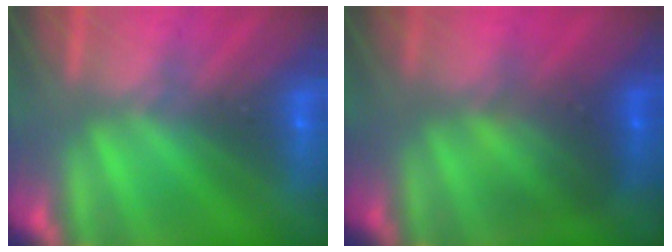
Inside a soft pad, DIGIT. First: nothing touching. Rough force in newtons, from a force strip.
{"total": 2.1}